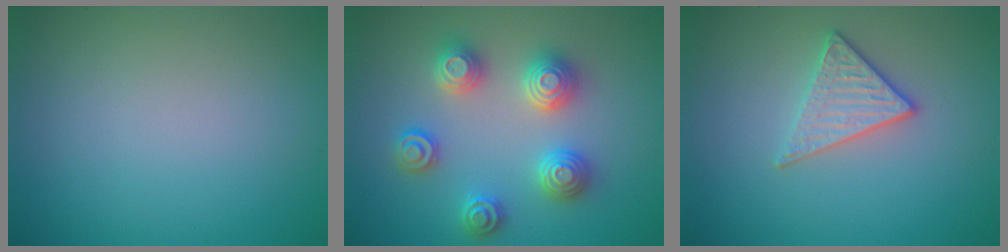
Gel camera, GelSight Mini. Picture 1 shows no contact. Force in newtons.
{"total": 4.8, "press": 4.7, "slide": 0.8}
{"total": 2.7, "press": 2.5, "slide": 1.1}